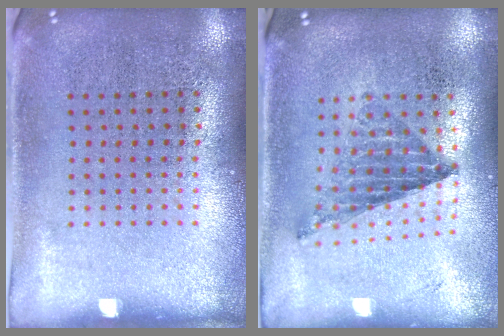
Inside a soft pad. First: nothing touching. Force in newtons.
{"total": 0.9, "press": 0.9, "slide": 0.1}